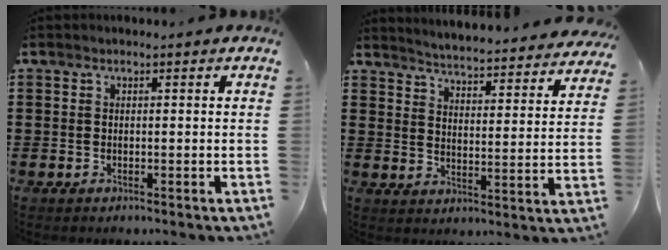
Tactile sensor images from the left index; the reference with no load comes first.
{"total": 3.9, "force": [3.8, -0.7, 0.4], "torque": [-0.031, -0.040, 0.059]}